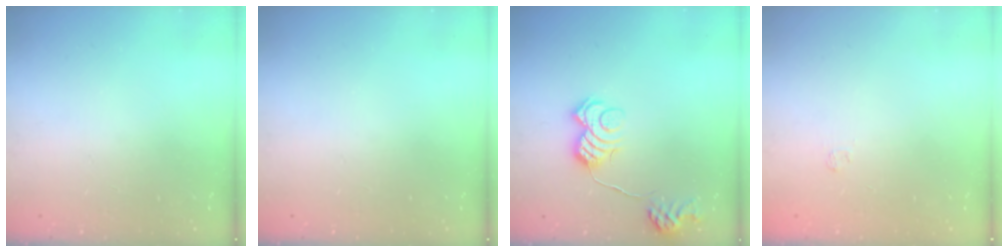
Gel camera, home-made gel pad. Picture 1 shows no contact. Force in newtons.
{"total": 0.0}
{"total": 13.0, "press": 13.0, "slide": 0.4}
{"total": 1.7, "press": 1.2, "slide": 1.1}